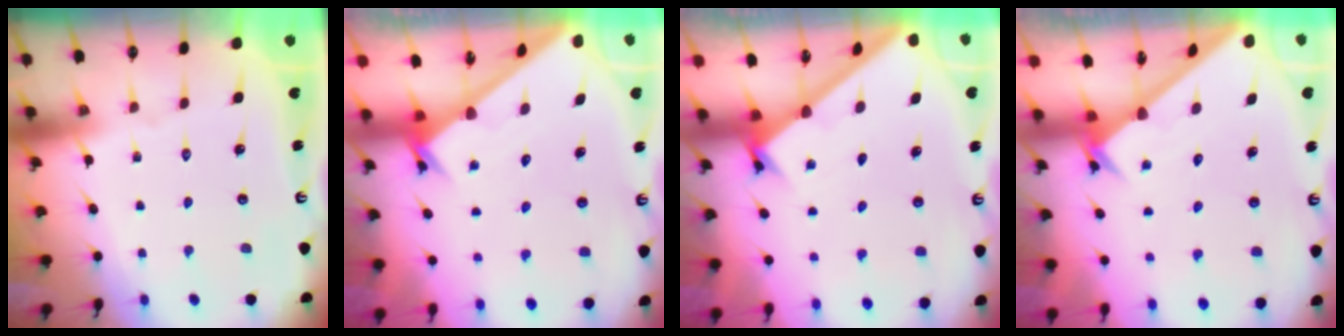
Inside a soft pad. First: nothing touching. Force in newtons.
{"total": 2.4, "press": 2.4, "slide": 0.2}
{"total": 1.6, "press": 1.6, "slide": 0.1}
{"total": 2.4, "press": 2.4, "slide": 0.1}